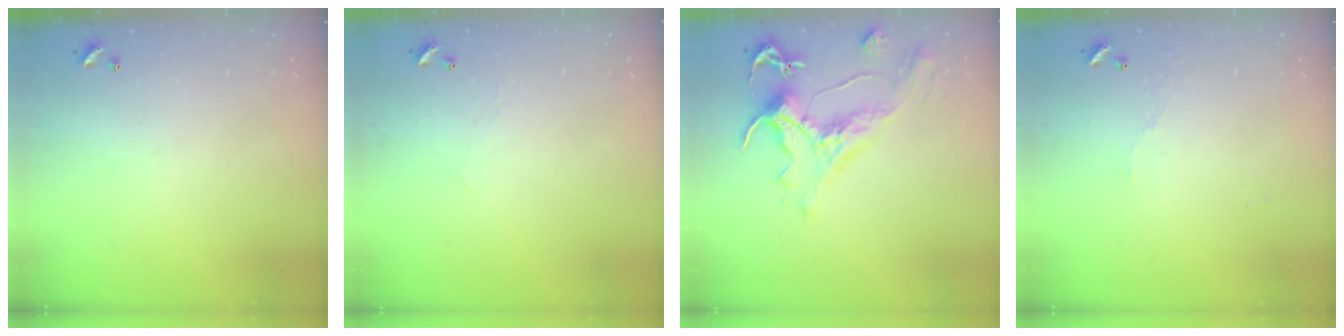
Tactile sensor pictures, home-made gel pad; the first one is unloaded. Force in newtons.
{"total": 0.9, "press": 0.7, "slide": 0.4}
{"total": 1.6, "press": 0.0, "slide": 1.6}
{"total": 2.9, "press": 2.8, "slide": 0.6}